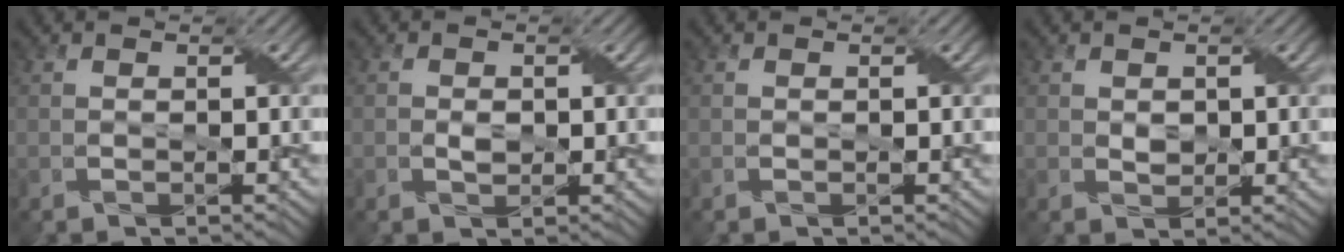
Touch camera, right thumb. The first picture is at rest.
{"total": 1.4, "force": [-0.2, 1.0, 1.0], "torque": [-0.021, -0.003, -0.003]}
{"total": 0.0}
{"total": 1.3, "force": [0.4, 1.0, 0.7], "torque": [-0.020, -0.004, 0.011]}